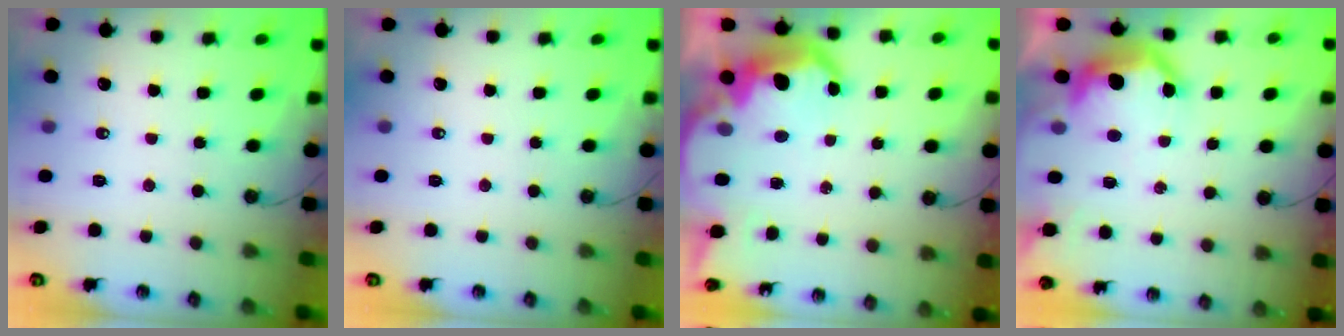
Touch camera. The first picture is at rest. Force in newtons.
{"total": 0.0}
{"total": 12.1, "press": 12.1, "slide": 0.8}
{"total": 14.5, "press": 14.4, "slide": 0.9}